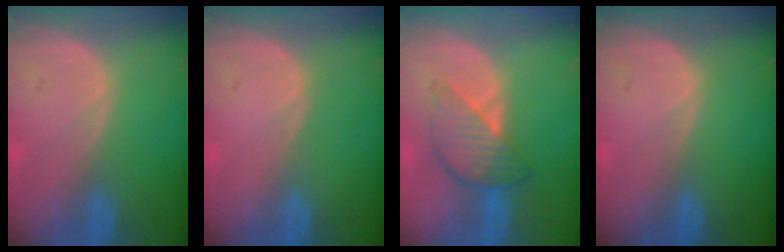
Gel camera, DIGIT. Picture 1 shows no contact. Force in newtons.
{"total": 0.0}
{"total": 6.0, "press": 6.0, "slide": 0.4}
{"total": 0.0}